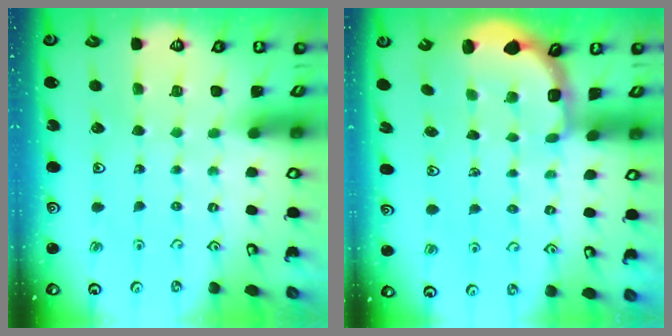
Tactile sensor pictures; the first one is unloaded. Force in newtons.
{"total": 2.7, "press": 2.1, "slide": 1.7}